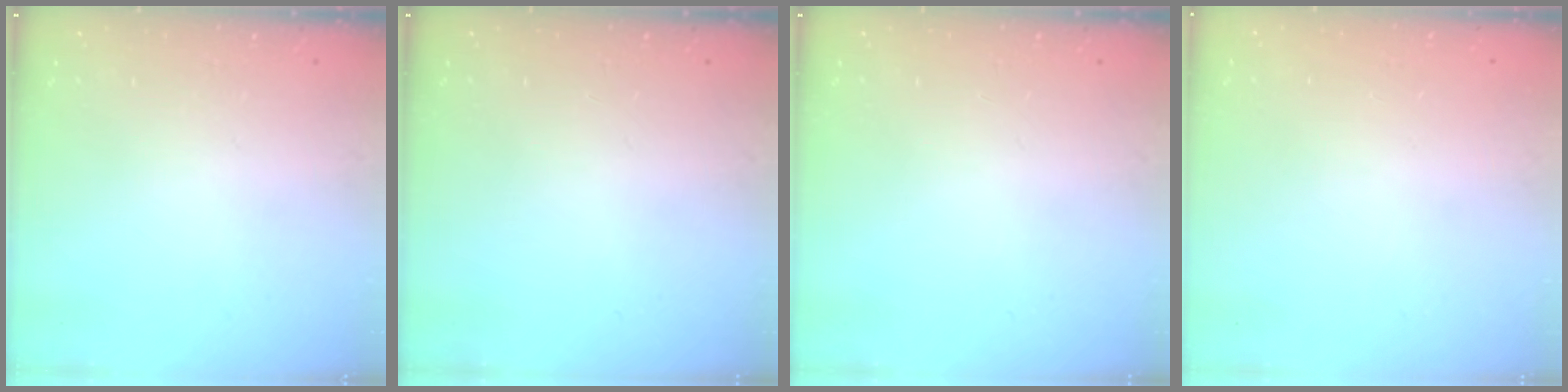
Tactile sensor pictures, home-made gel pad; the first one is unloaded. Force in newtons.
{"total": 0.0}
{"total": 0.0}
{"total": 0.0}